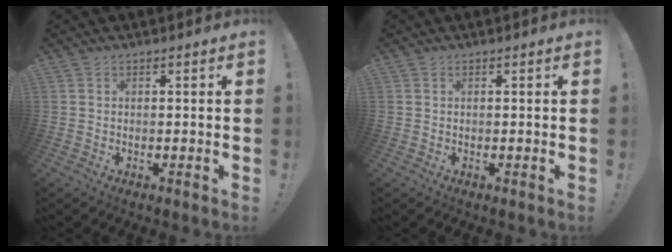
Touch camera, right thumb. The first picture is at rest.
{"total": 0.0}